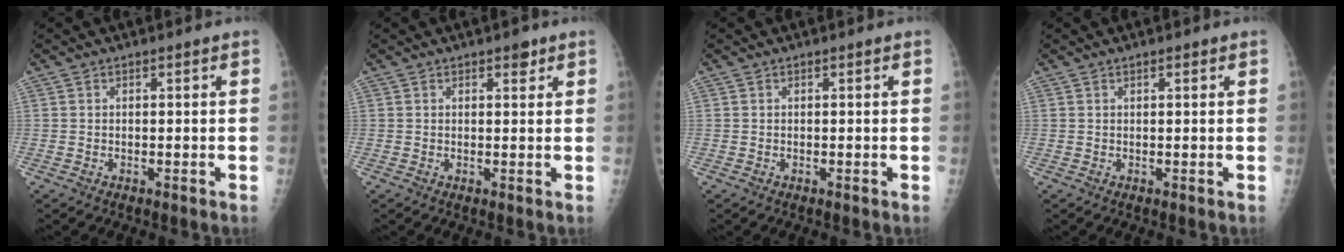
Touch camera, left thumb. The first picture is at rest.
{"total": 1.8, "force": [1.1, 0.9, 1.0], "torque": [-0.002, -0.004, 0.012]}
{"total": 0.0}
{"total": 0.7, "force": [0.4, 0.2, 0.5], "torque": [-0.010, 0.000, 0.006]}